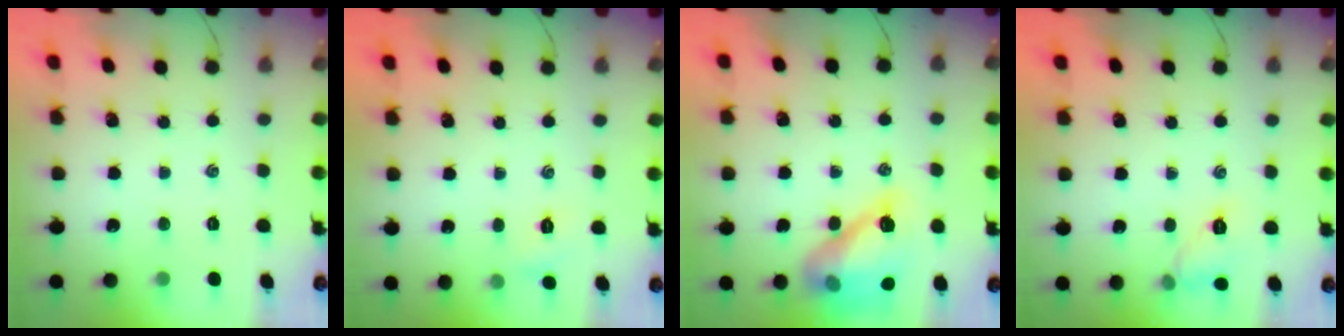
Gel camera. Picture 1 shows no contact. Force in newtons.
{"total": 2.2, "press": 2.2, "slide": 0.5}
{"total": 14.2, "press": 13.9, "slide": 3.3}
{"total": 7.2, "press": 7.0, "slide": 1.6}